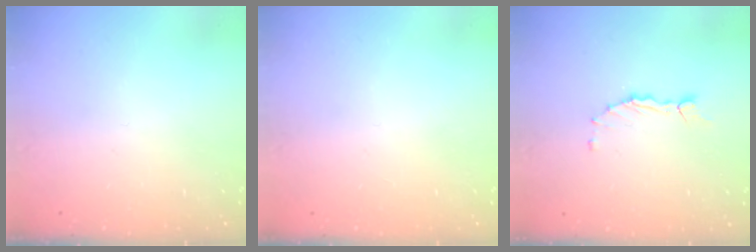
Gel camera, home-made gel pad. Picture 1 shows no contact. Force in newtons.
{"total": 1.5, "press": 1.5, "slide": 0.1}
{"total": 1.9, "press": 1.9, "slide": 0.3}